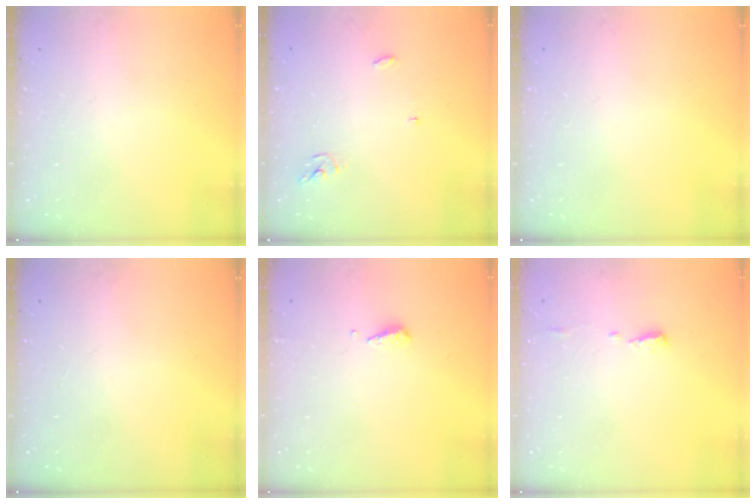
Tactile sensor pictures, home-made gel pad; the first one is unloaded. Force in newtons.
{"total": 3.8, "press": 3.8, "slide": 0.4}
{"total": 0.0}
{"total": 0.0}
{"total": 3.1, "press": 3.1, "slide": 0.2}
{"total": 4.9, "press": 4.9, "slide": 0.6}